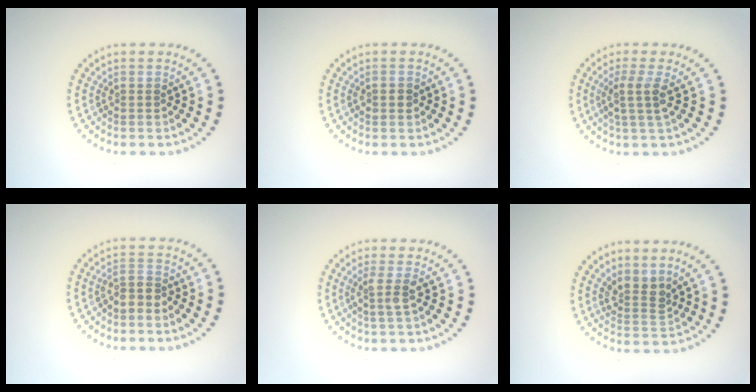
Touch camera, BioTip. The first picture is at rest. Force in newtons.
{"total": 1.5, "press": 1.5, "slide": 0.2}
{"total": 2.3, "press": 1.9, "slide": 1.4}
{"total": 1.7, "press": 1.3, "slide": 1.1}
{"total": 1.8, "press": 1.3, "slide": 1.2}
{"total": 2.5, "press": 1.9, "slide": 1.7}